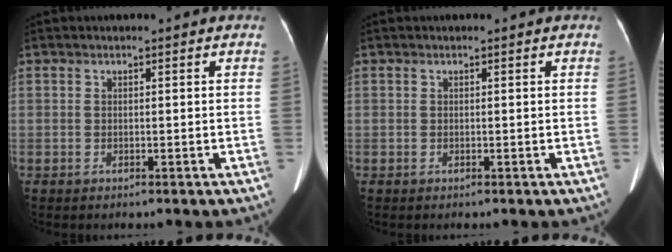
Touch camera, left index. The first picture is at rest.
{"total": 0.0}